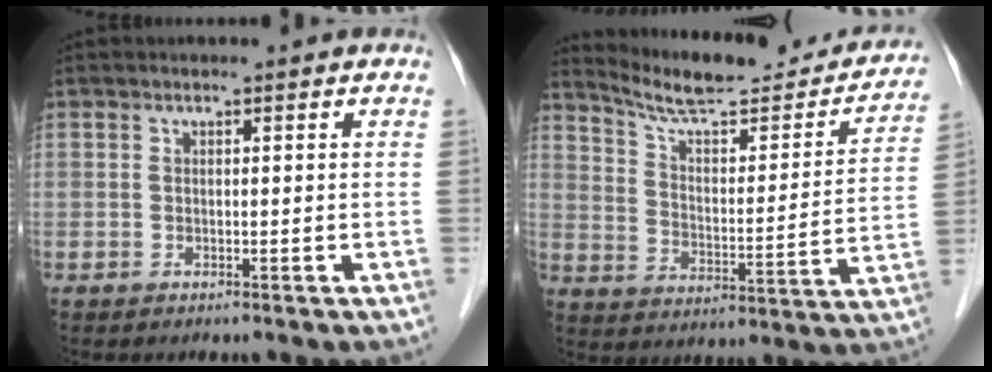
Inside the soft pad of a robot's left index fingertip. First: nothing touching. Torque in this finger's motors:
{"motor_torque": [-0.20, -0.39, 0.16, 0.05]}